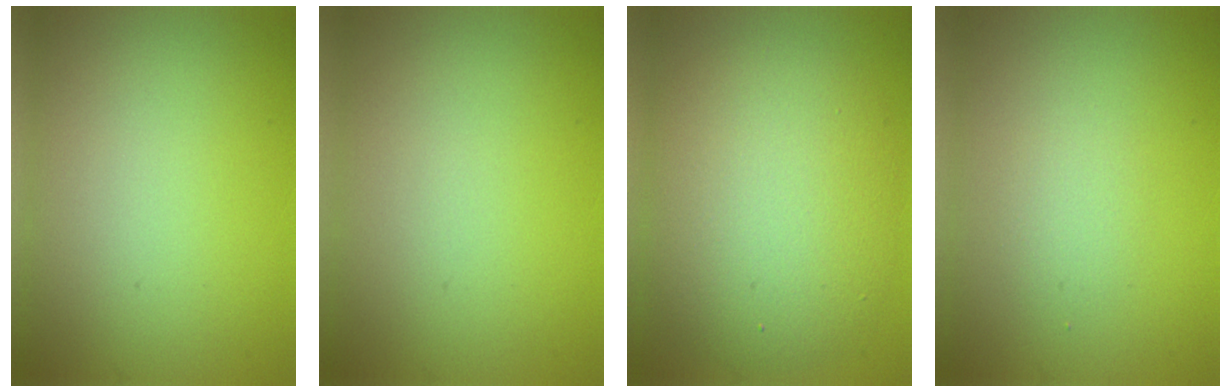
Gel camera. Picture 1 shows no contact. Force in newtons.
{"total": 0.0}
{"total": 8.4, "press": 8.4, "slide": 0.7}
{"total": 1.2, "press": 1.2, "slide": 0.0}